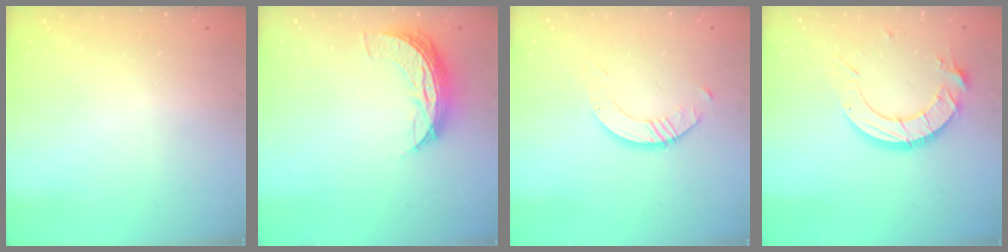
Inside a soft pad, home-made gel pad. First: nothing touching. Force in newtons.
{"total": 8.3, "press": 8.3, "slide": 0.5}
{"total": 3.1, "press": 3.1, "slide": 0.3}
{"total": 12.9, "press": 12.8, "slide": 1.4}